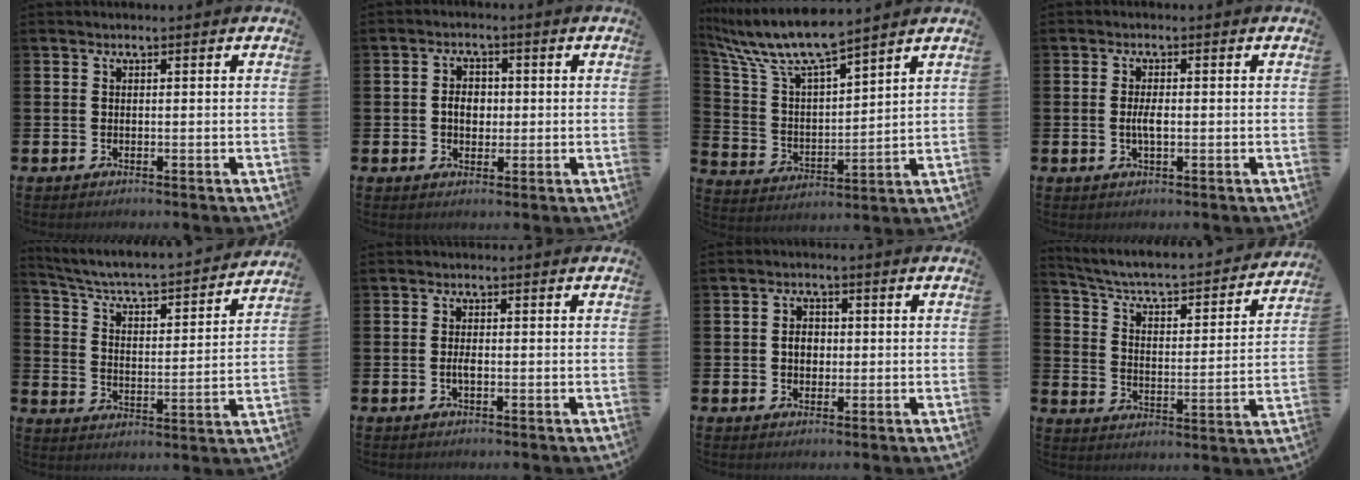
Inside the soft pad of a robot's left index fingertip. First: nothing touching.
{"total": 3.2, "force": [-0.1, 2.4, 2.2], "torque": [-0.028, 0.004, -0.009]}
{"total": 9.2, "force": [8.2, 1.4, 3.9], "torque": [-0.115, -0.044, 0.144]}
{"total": 2.5, "force": [-0.3, 0.9, 2.3], "torque": [-0.043, 0.000, -0.006]}
{"total": 5.4, "force": [4.9, 0.9, 2.0], "torque": [-0.070, -0.046, 0.074]}
{"total": 1.5, "force": [-0.4, 0.5, 1.3], "torque": [-0.023, 0.001, -0.008]}
{"total": 2.7, "force": [-0.1, 2.1, 1.7], "torque": [-0.018, 0.003, -0.008]}
{"total": 5.4, "force": [4.8, 1.3, 2.3], "torque": [-0.074, -0.041, 0.072]}